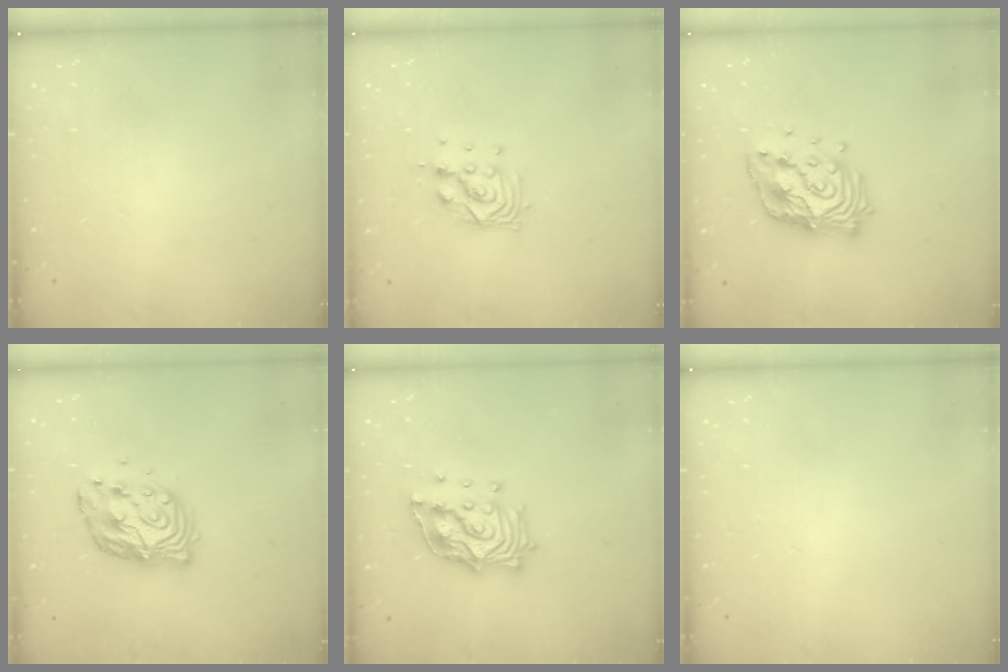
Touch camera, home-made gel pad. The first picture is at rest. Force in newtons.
{"total": 8.5, "press": 8.5, "slide": 0.8}
{"total": 16.7, "press": 16.7, "slide": 1.4}
{"total": 11.1, "press": 11.1, "slide": 1.1}
{"total": 15.8, "press": 15.7, "slide": 1.6}
{"total": 0.0}